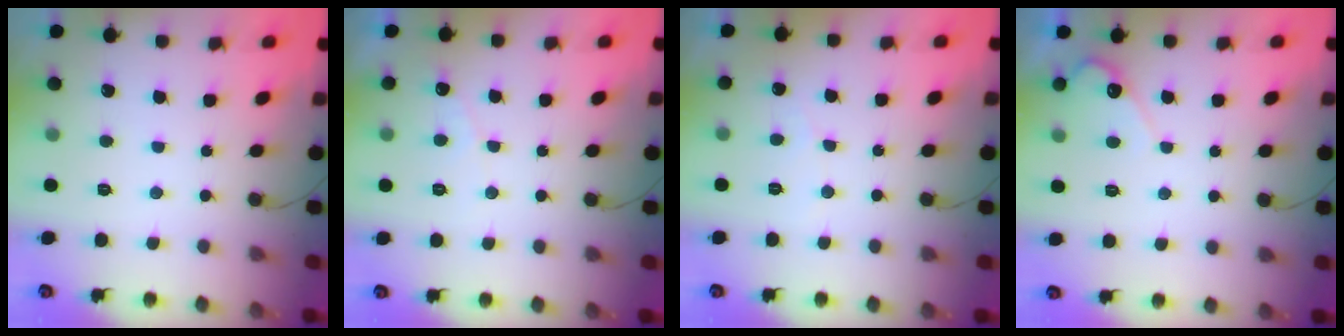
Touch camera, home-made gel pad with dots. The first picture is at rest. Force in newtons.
{"total": 3.0, "press": 3.0, "slide": 0.1}
{"total": 2.6, "press": 2.6, "slide": 0.2}
{"total": 4.6, "press": 4.6, "slide": 0.4}